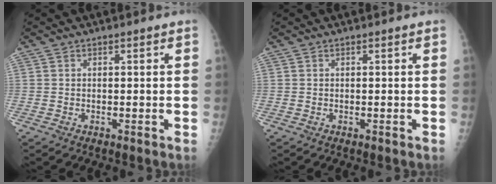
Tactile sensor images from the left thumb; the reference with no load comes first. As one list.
[{"total": 0.0}]